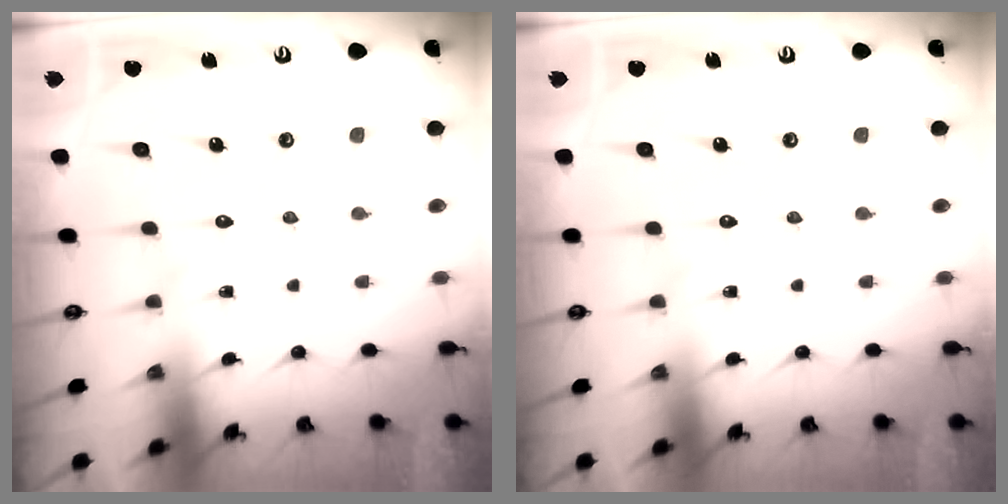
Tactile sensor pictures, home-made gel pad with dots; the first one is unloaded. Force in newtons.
{"total": 0.0}